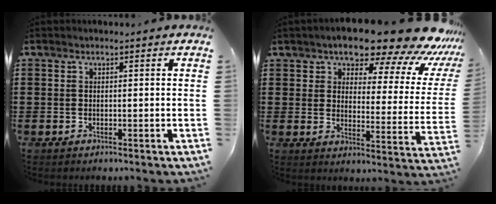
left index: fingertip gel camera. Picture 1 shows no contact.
{"total": 12.2, "force": [10.4, 2.7, 5.7], "torque": [-0.106, -0.072, 0.172]}